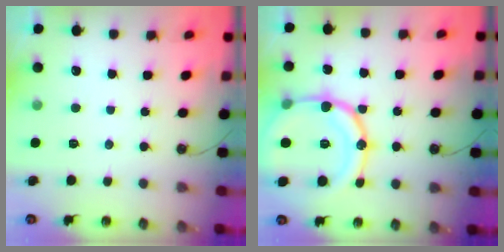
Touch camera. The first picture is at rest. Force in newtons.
{"total": 21.3, "press": 21.0, "slide": 3.8}